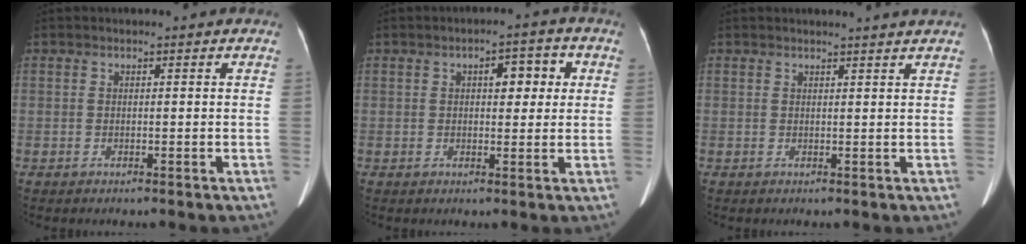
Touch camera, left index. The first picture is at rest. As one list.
[{"total": 4.7, "force": [1.3, 2.2, 3.9], "torque": [-0.052, 0.022, 0.017]}, {"total": 3.3, "force": [3.0, -0.8, 1.0], "torque": [-0.015, 0.000, 0.032]}]